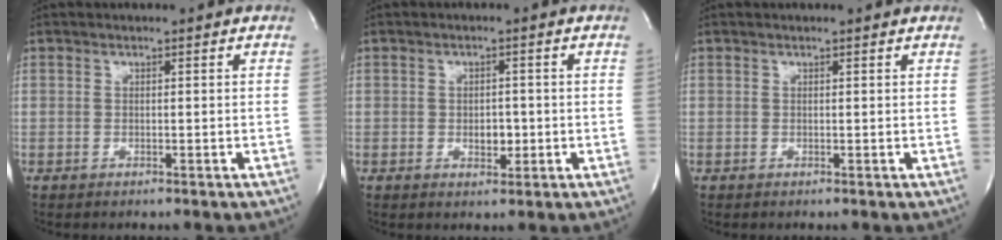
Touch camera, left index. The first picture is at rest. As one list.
[{"total": 2.6, "force": [-0.7, 1.6, 1.9], "torque": [-0.027, -0.003, -0.007]}, {"total": 1.2, "force": [1.1, 0.0, 0.3], "torque": [-0.013, 0.003, 0.009]}]